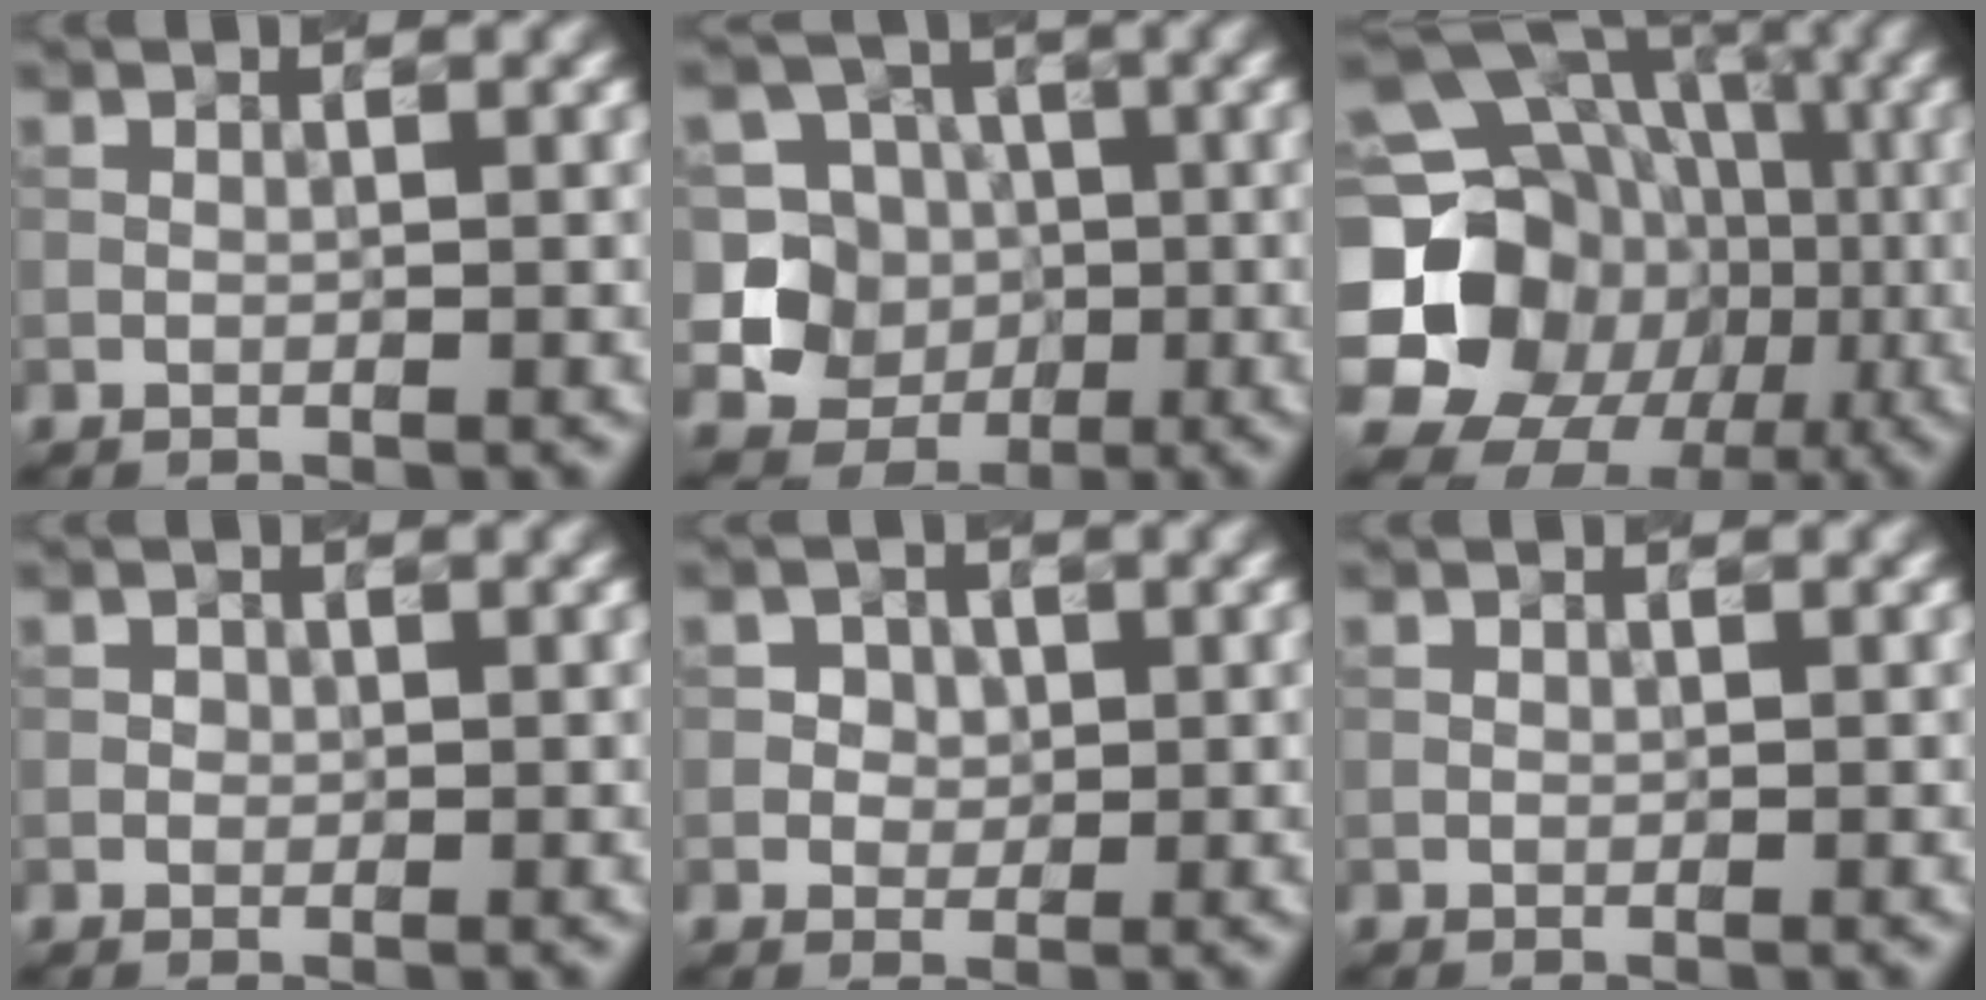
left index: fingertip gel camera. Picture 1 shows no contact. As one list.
[{"total": 7.0, "force": [-1.0, 6.7, 2.0], "torque": [-0.025, 0.011, -0.040]}, {"total": 21.1, "force": [-3.0, 18.9, 9.0], "torque": [-0.175, -0.009, -0.083]}, {"total": 0.7, "force": [0.1, 0.6, 0.2], "torque": [0.003, 0.002, 0.001]}, {"total": 2.4, "force": [0.8, 2.0, 1.0], "torque": [-0.015, 0.001, 0.015]}, {"total": 0.0}]